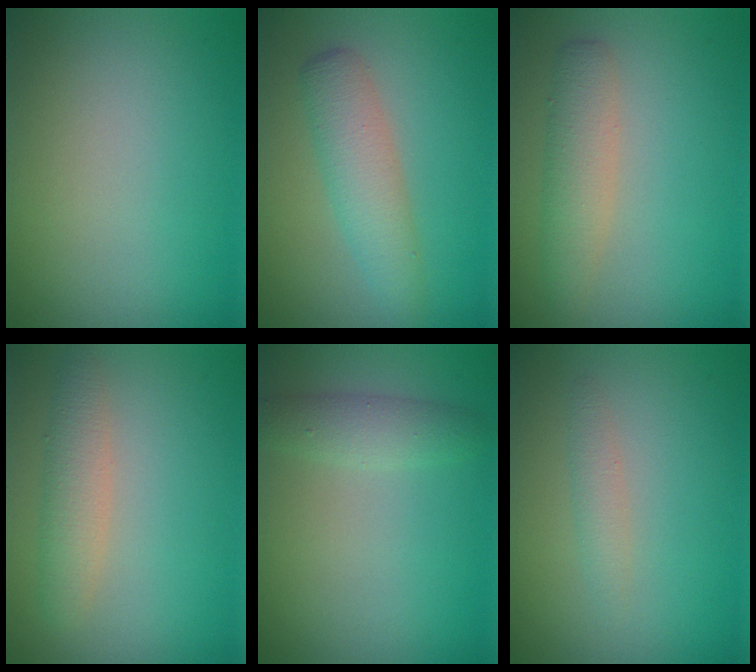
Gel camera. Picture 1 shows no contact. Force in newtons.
{"total": 3.6, "press": 3.6, "slide": 0.1}
{"total": 2.9, "press": 2.9, "slide": 0.1}
{"total": 2.6, "press": 2.6, "slide": 0.1}
{"total": 2.1, "press": 2.1, "slide": 0.1}
{"total": 1.2, "press": 1.2, "slide": 0.0}